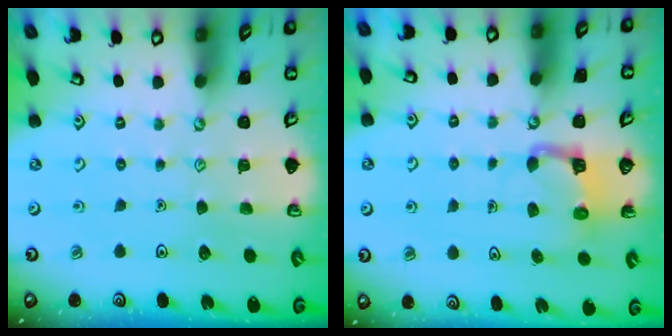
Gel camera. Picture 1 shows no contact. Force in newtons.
{"total": 3.9, "press": 3.8, "slide": 0.3}